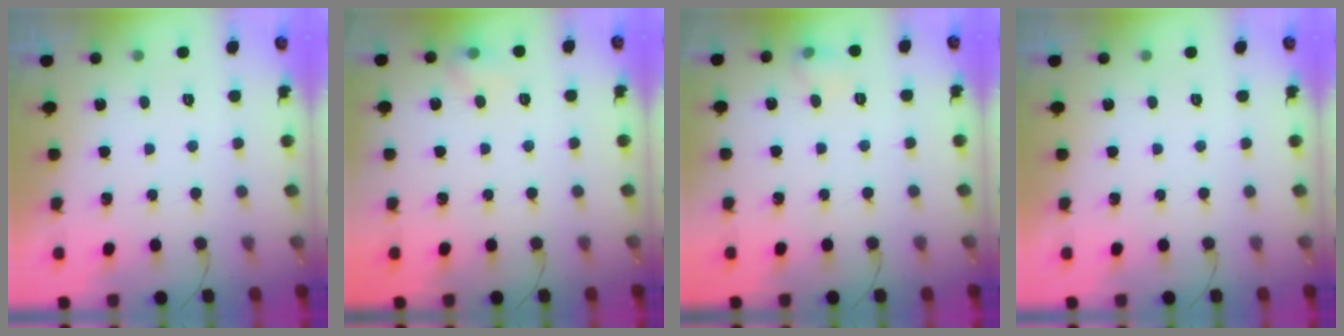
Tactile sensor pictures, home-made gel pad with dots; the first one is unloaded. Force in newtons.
{"total": 5.8, "press": 5.7, "slide": 1.4}
{"total": 5.9, "press": 5.6, "slide": 1.9}
{"total": 0.0}